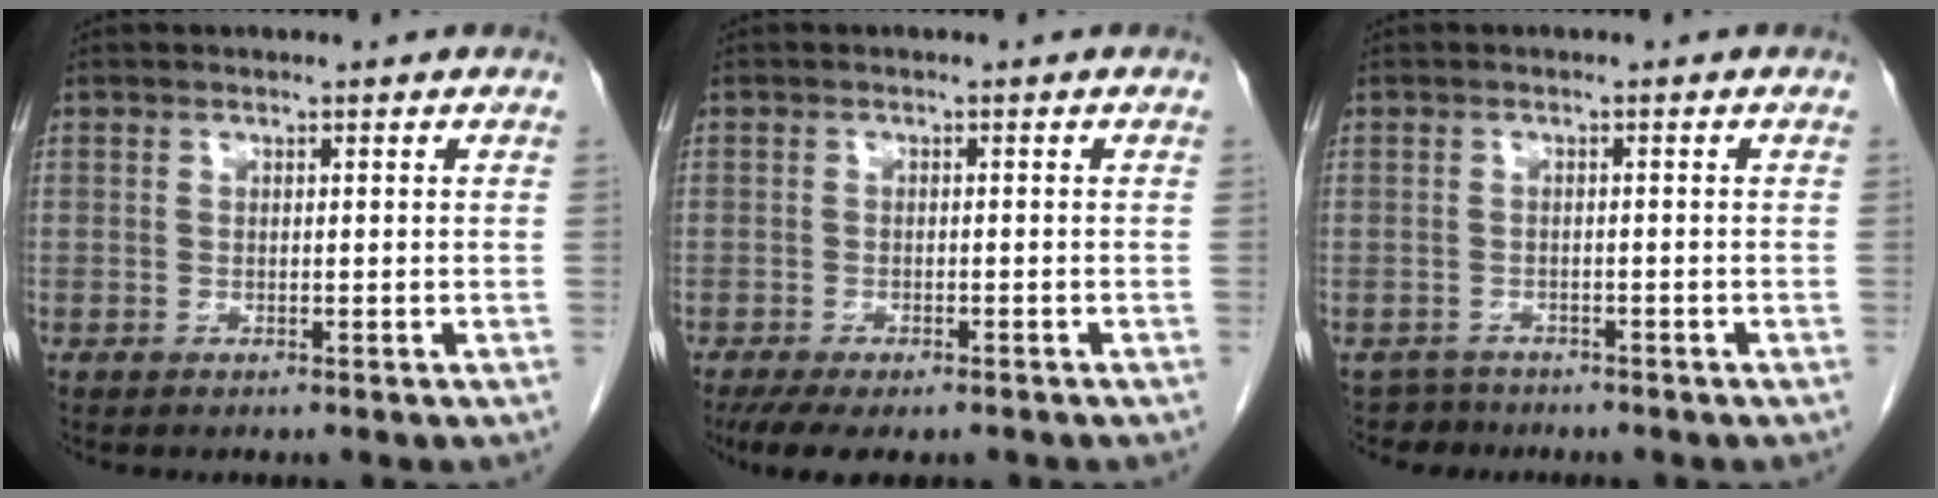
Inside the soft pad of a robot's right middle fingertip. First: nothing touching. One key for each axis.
{"total": 8.3, "fx": -6.2, "fy": 2.8, "fz": 4.6, "tx": -0.066, "ty": -0.011, "tz": -0.093}
{"total": 2.5, "fx": -2.1, "fy": 1.1, "fz": -0.9, "tx": 0.011, "ty": 0.001, "tz": -0.036}